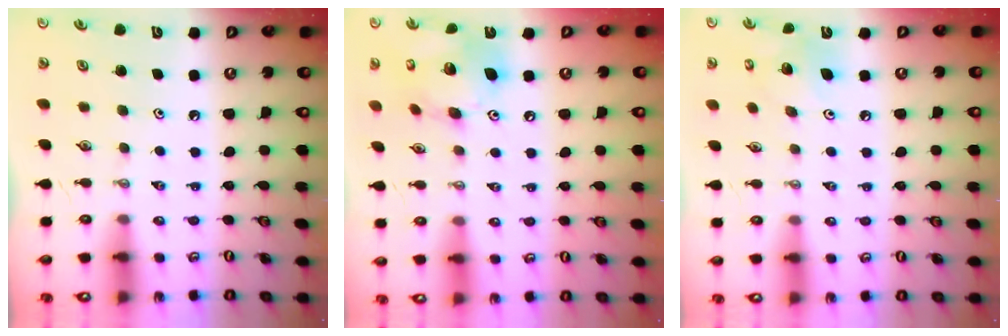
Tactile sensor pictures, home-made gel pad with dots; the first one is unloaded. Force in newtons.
{"total": 15.2, "press": 15.1, "slide": 1.9}
{"total": 9.5, "press": 9.1, "slide": 2.6}